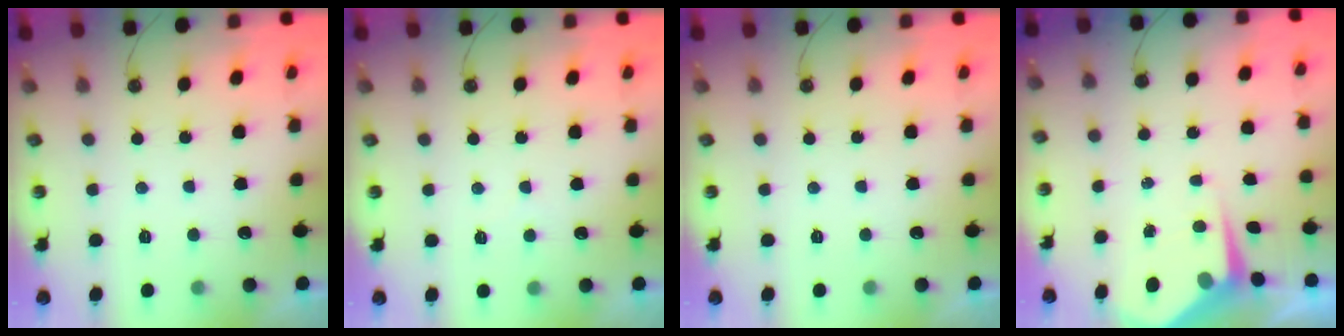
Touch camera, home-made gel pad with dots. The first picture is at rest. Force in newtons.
{"total": 3.4, "press": 3.4, "slide": 0.5}
{"total": 0.0}
{"total": 5.1, "press": 5.0, "slide": 0.7}